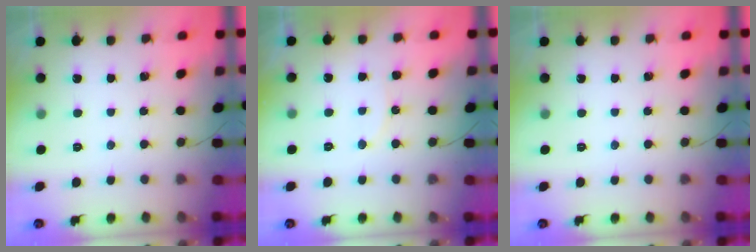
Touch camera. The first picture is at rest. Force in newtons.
{"total": 5.1, "press": 5.1, "slide": 0.5}
{"total": 0.0}